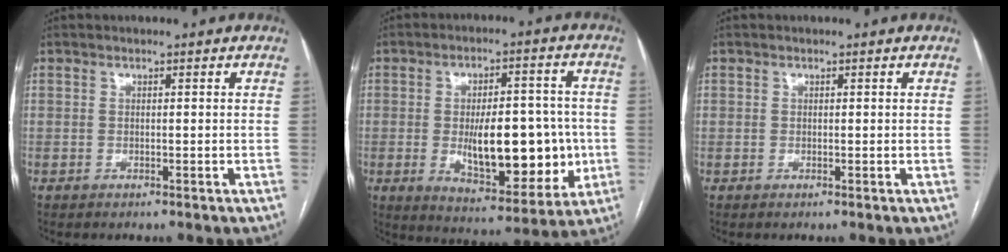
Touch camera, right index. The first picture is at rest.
{"total": 15.6, "force": [-1.9, 6.4, 14.2], "torque": [-0.208, 0.007, -0.017]}
{"total": 0.6, "force": [0.1, 0.6, -0.1], "torque": [0.008, 0.004, -0.002]}